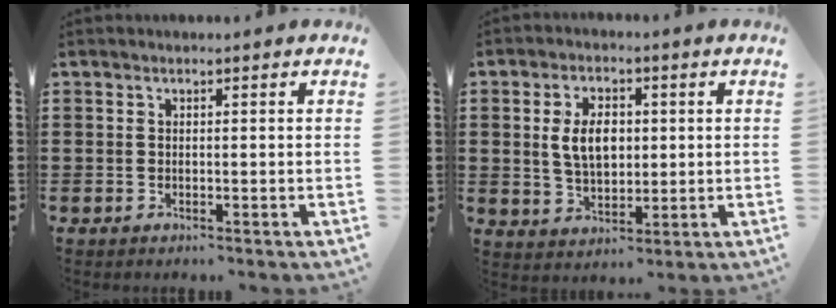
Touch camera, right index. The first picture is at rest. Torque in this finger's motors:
{"motor_torque": [0.85, -0.01, 0.68, 0.10]}